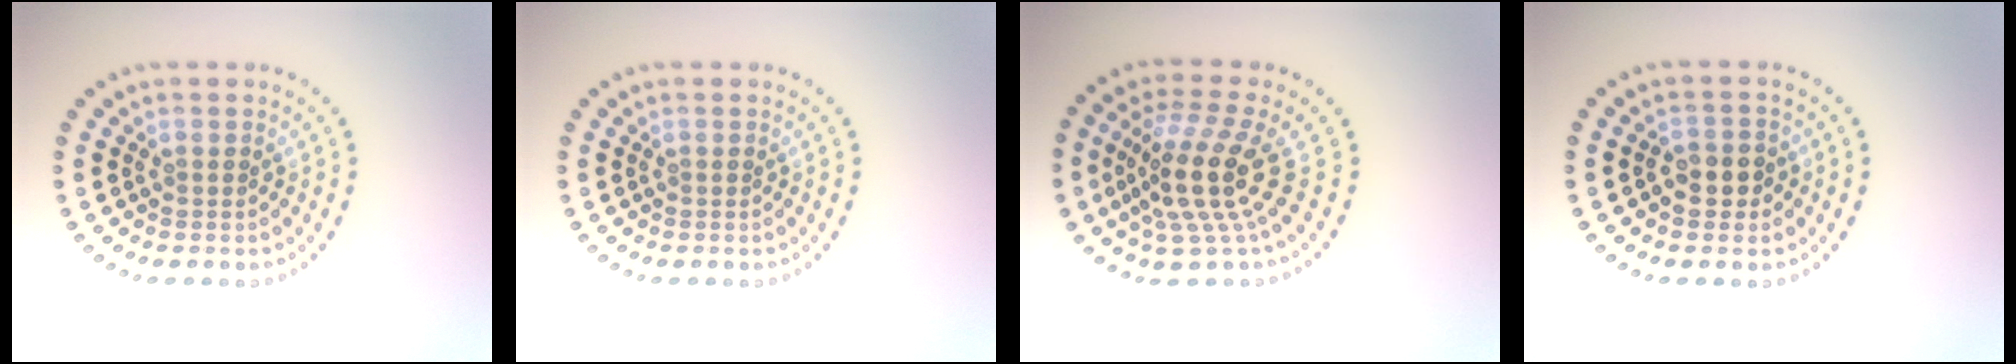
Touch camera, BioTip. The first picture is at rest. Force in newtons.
{"total": 0.0}
{"total": 5.1, "press": 3.7, "slide": 3.4}
{"total": 1.9, "press": 1.8, "slide": 0.5}